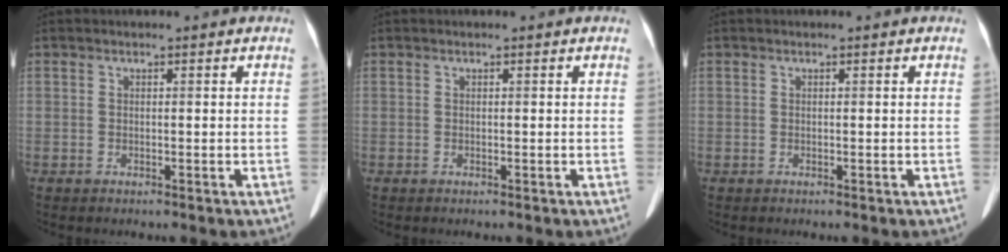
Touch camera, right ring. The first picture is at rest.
{"total": 0.0}
{"total": 0.0}